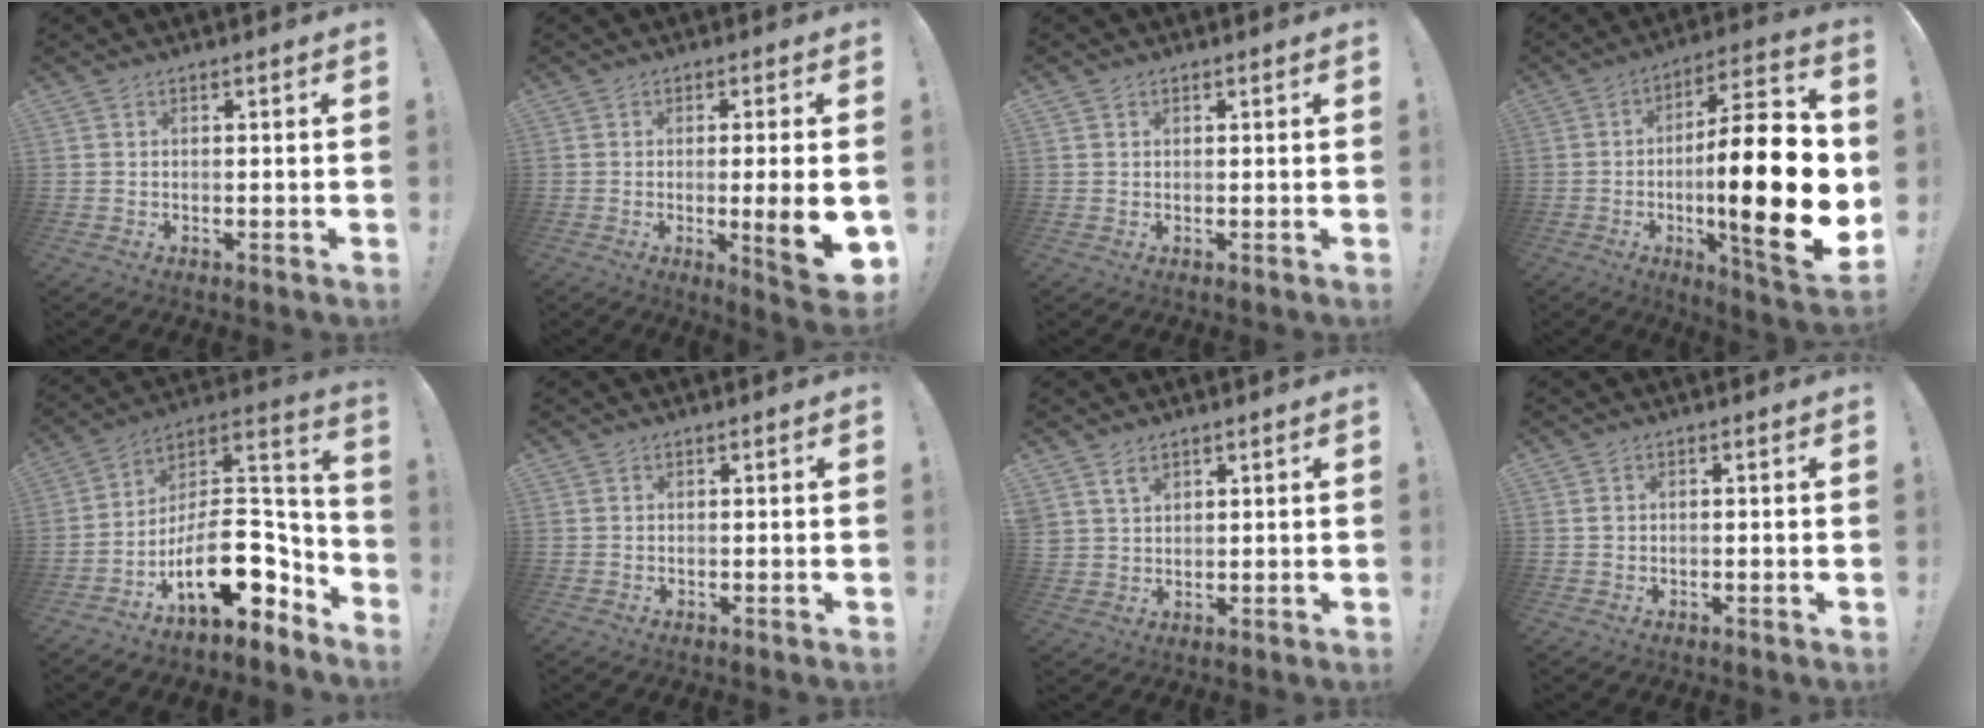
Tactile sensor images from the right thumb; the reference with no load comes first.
{"total": 10.6, "force": [-1.7, 0.8, 10.5], "torque": [-0.142, -0.005, -0.023]}
{"total": 0.6, "force": [0.4, 0.4, 0.0], "torque": [0.006, -0.001, 0.007]}
{"total": 27.4, "force": [-3.3, 6.3, 26.5], "torque": [-0.421, 0.013, -0.055]}
{"total": 20.8, "force": [-7.1, 11.1, 16.1], "torque": [-0.257, 0.033, -0.107]}
{"total": 0.0}
{"total": 3.8, "force": [2.6, 2.4, 1.4], "torque": [-0.023, -0.011, 0.048]}
{"total": 0.7, "force": [0.0, 0.7, 0.1], "torque": [-0.001, 0.006, -0.002]}